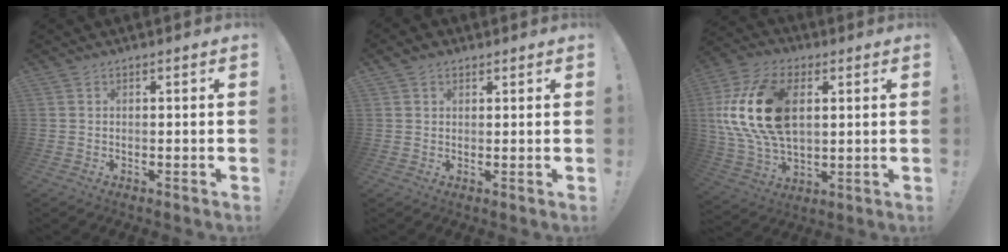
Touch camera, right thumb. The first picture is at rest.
{"total": 2.3, "force": [1.3, 1.7, 0.8], "torque": [-0.004, -0.006, 0.022]}
{"total": 21.9, "force": [4.4, 13.5, 16.7], "torque": [-0.318, 0.003, 0.083]}